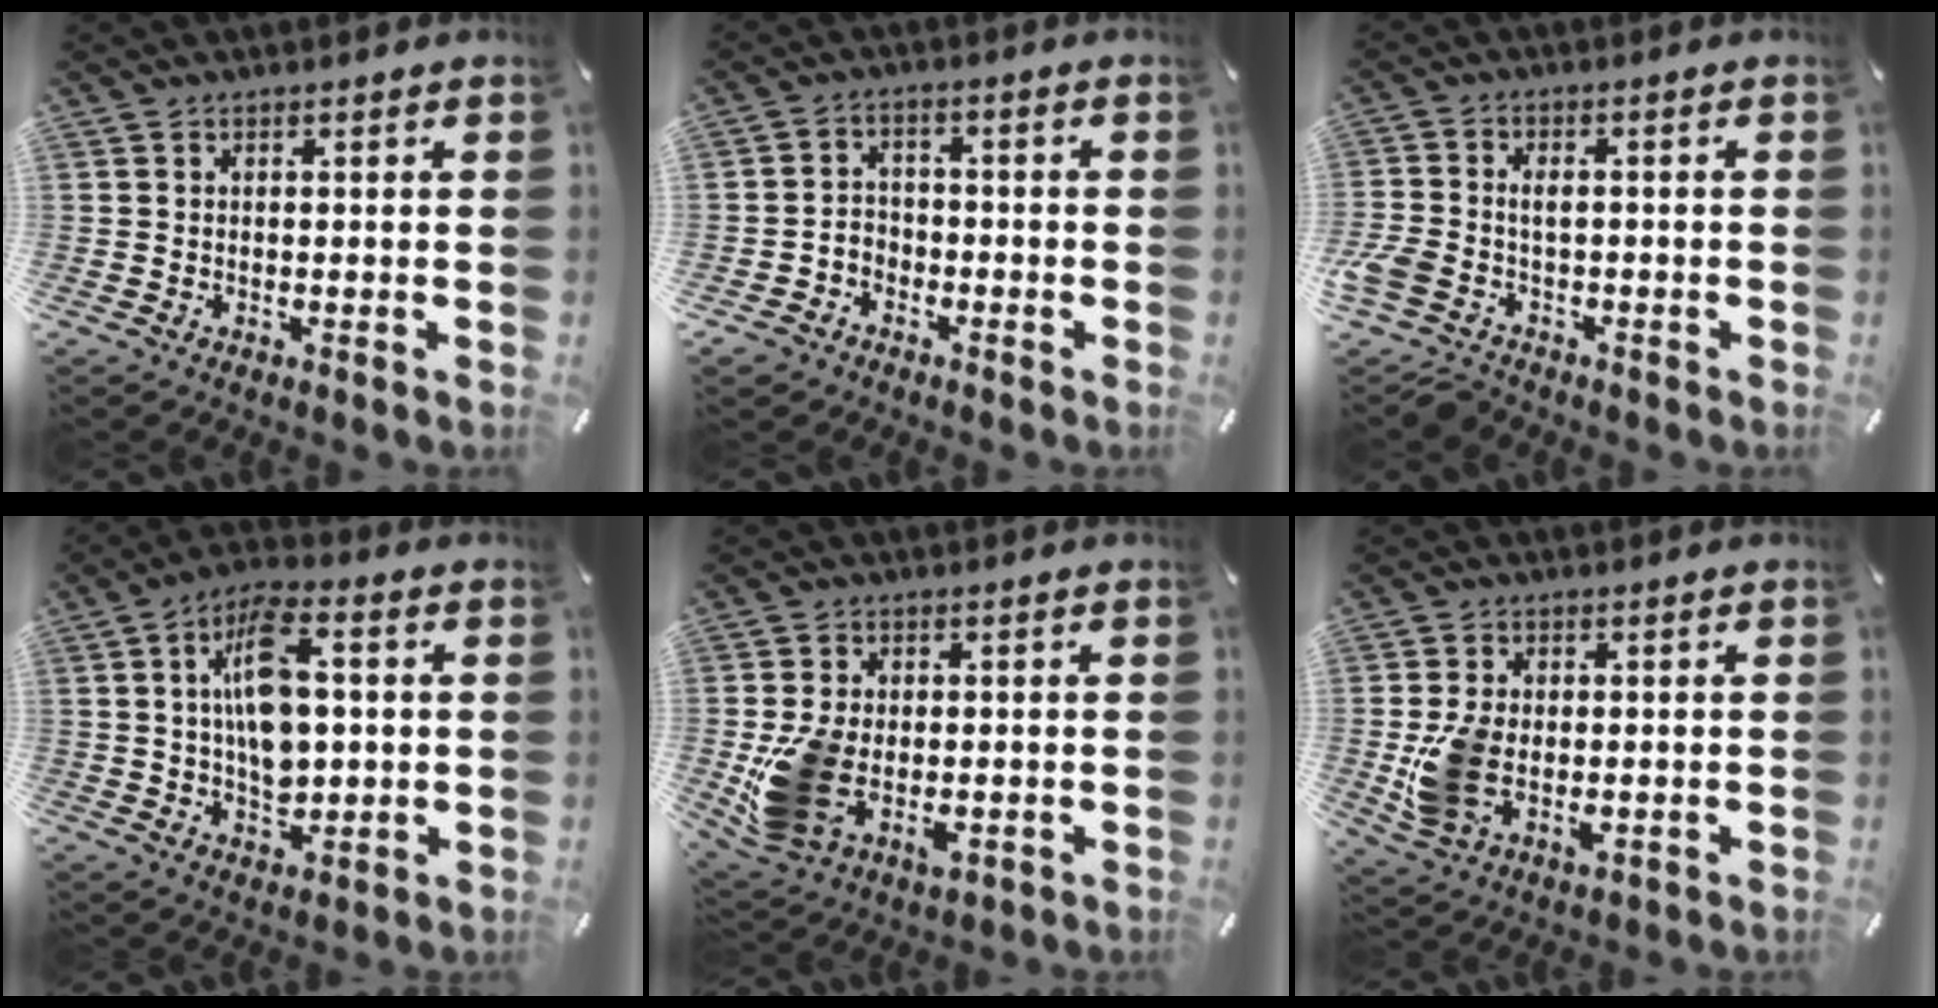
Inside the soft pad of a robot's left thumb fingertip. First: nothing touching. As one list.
[{"total": 4.5, "force": [-3.0, 3.3, 0.7], "torque": [-0.017, 0.012, -0.060]}, {"total": 6.2, "force": [-2.4, 4.4, 3.7], "torque": [-0.090, 0.008, -0.045]}, {"total": 13.2, "force": [1.6, 8.1, 10.4], "torque": [-0.197, 0.008, 0.026]}, {"total": 10.8, "force": [-1.4, 7.7, 7.5], "torque": [-0.171, -0.003, -0.019]}, {"total": 8.9, "force": [-0.8, 6.3, 6.2], "torque": [-0.139, 0.000, -0.013]}]